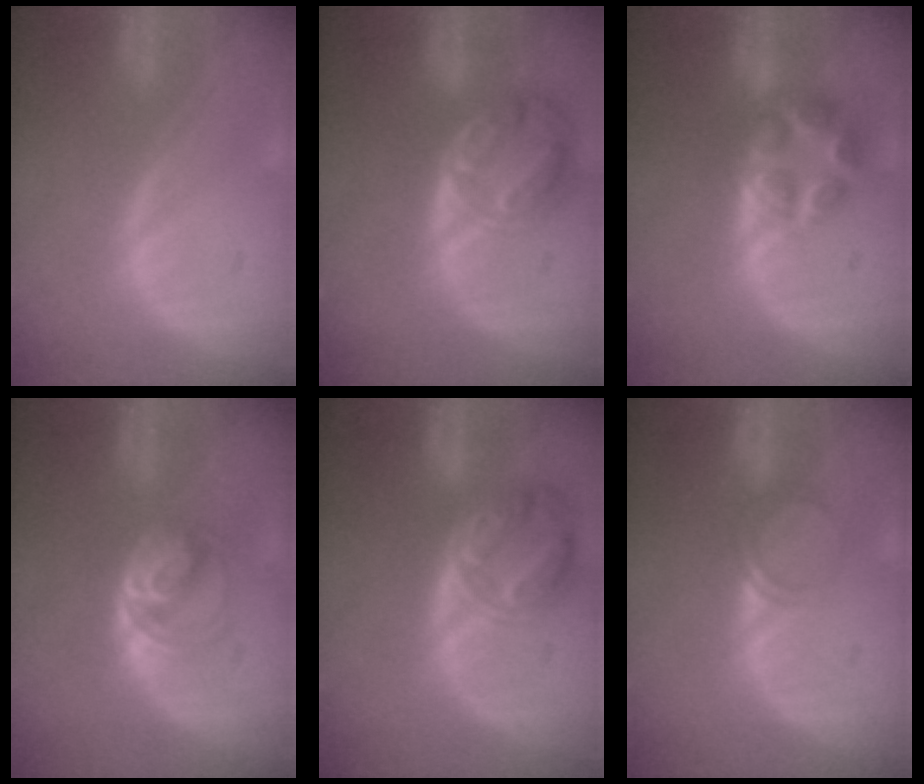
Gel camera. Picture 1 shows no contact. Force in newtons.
{"total": 8.3, "press": 7.1, "slide": 4.2}
{"total": 7.0, "press": 5.9, "slide": 3.8}
{"total": 5.4, "press": 5.0, "slide": 2.1}
{"total": 8.2, "press": 7.1, "slide": 4.2}
{"total": 2.1, "press": 1.8, "slide": 1.1}